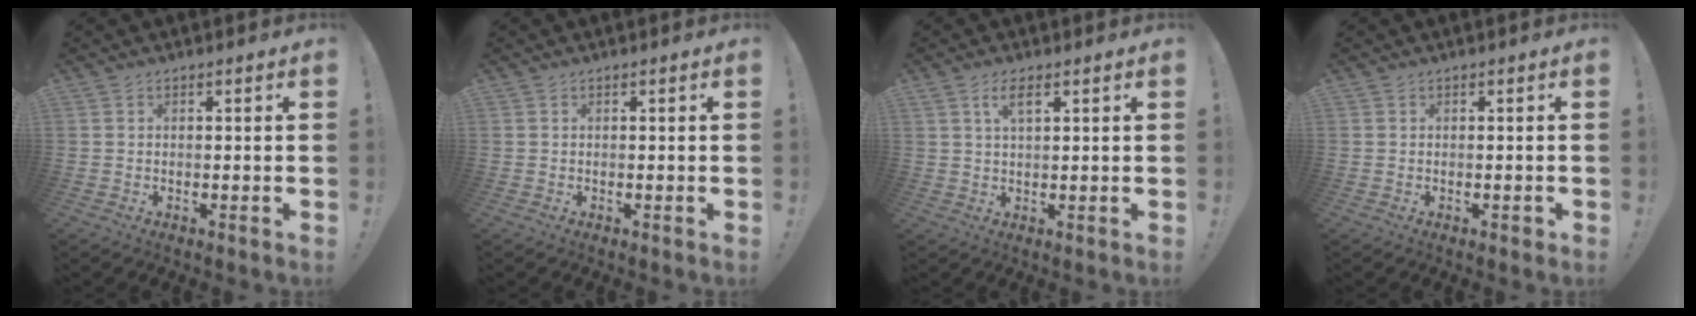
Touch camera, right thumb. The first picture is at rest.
{"total": 0.0}
{"total": 4.1, "force": [2.1, 1.4, 3.3], "torque": [-0.062, -0.001, 0.034]}
{"total": 1.0, "force": [-0.1, 0.8, 0.6], "torque": [-0.006, 0.001, -0.002]}